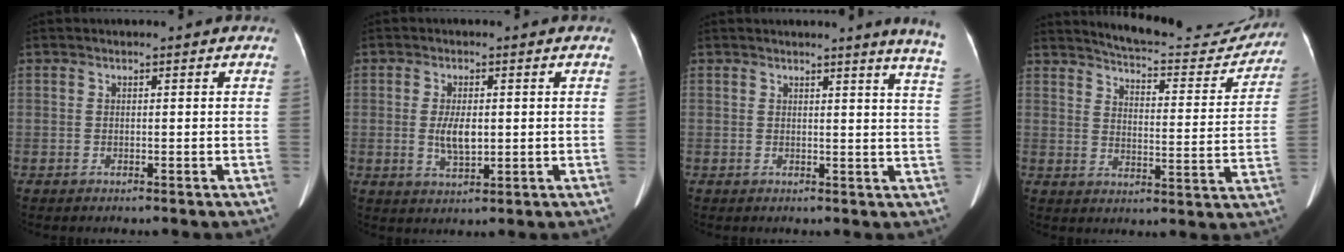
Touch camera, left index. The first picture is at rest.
{"total": 4.4, "force": [0.0, 1.7, 4.0], "torque": [-0.081, -0.003, 0.006]}
{"total": 7.7, "force": [6.8, -1.3, 3.4], "torque": [-0.032, -0.056, 0.047]}
{"total": 16.6, "force": [15.9, 2.9, 4.0], "torque": [-0.045, -0.032, 0.196]}